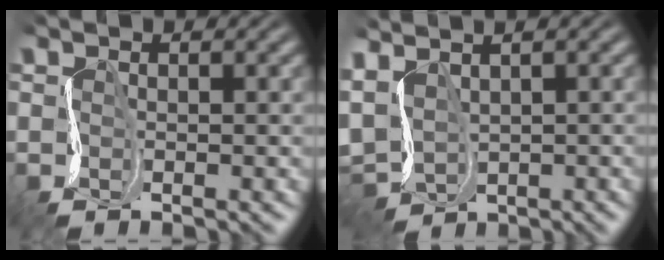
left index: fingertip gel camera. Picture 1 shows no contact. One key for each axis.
{"total": 4.1, "fx": 1.0, "fy": 3.0, "fz": 2.6, "tx": -0.066, "ty": 0.002, "tz": 0.033}